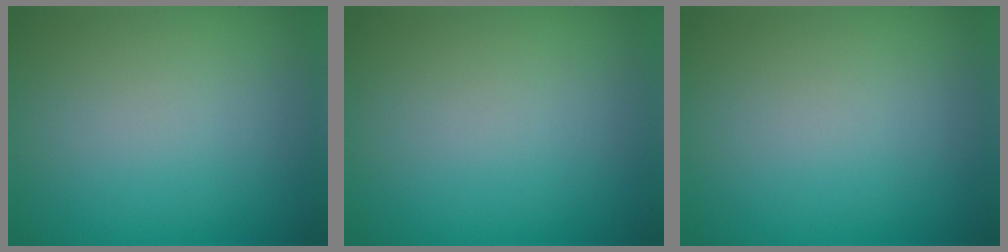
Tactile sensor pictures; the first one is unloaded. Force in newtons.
{"total": 0.0}
{"total": 0.0}